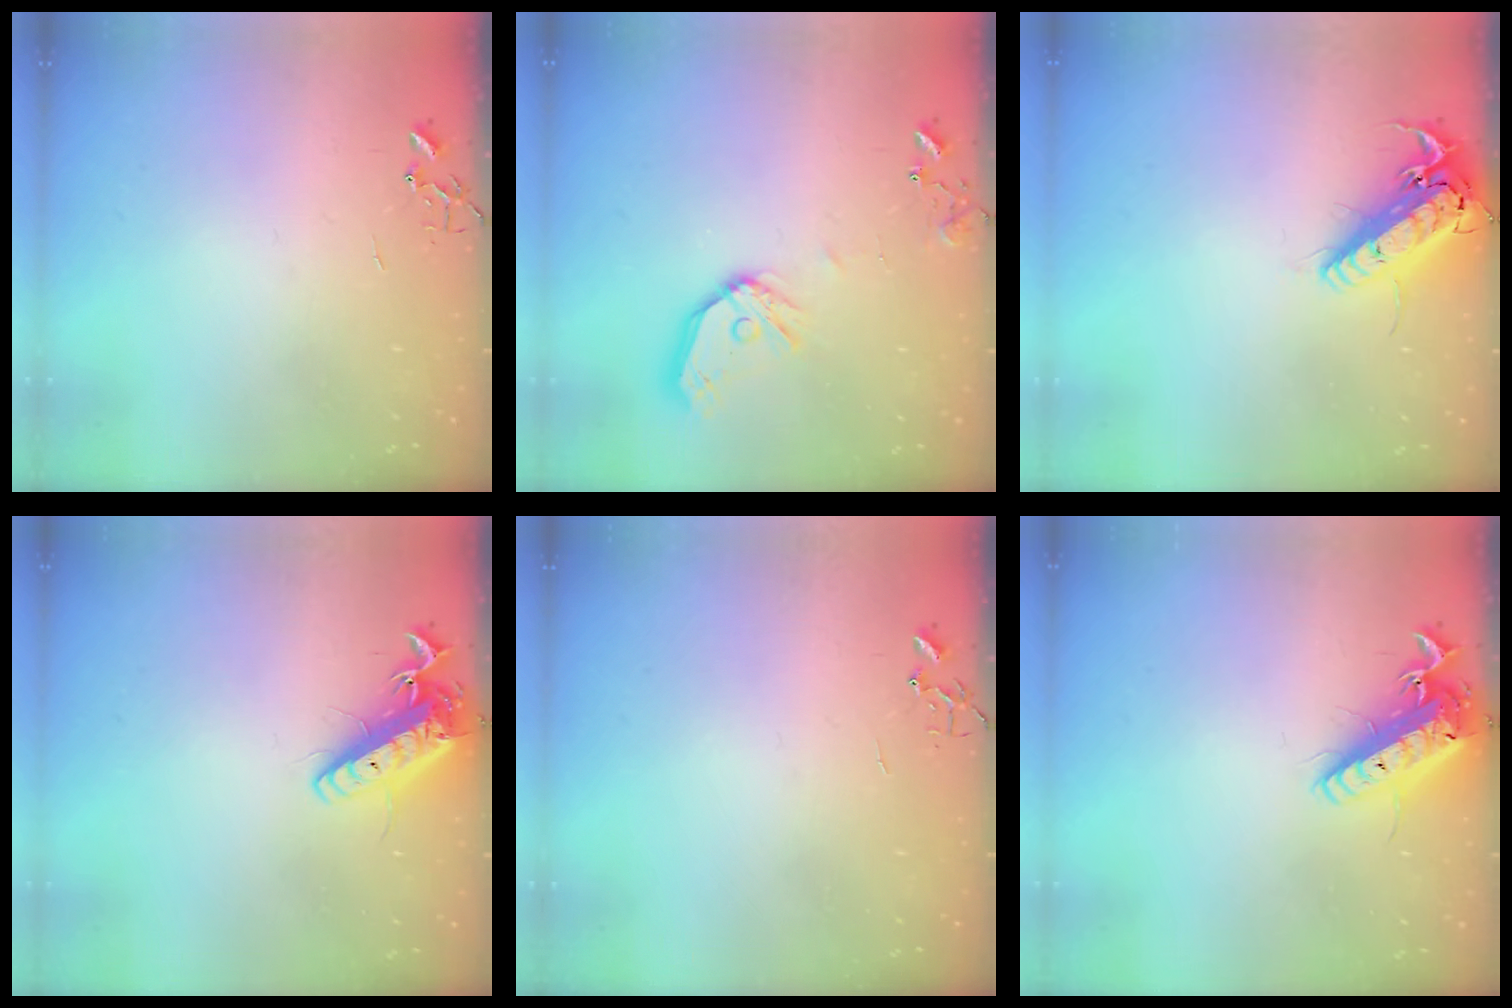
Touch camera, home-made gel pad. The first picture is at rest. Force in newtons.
{"total": 12.8, "press": 12.7, "slide": 1.8}
{"total": 16.5, "press": 16.3, "slide": 3.0}
{"total": 14.5, "press": 14.2, "slide": 2.8}
{"total": 0.0}
{"total": 16.1, "press": 15.8, "slide": 3.2}